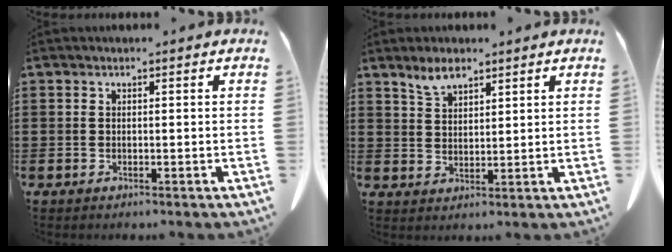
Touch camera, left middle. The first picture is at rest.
{"total": 3.8, "force": [2.9, 1.3, 1.9], "torque": [-0.045, 0.002, 0.056]}